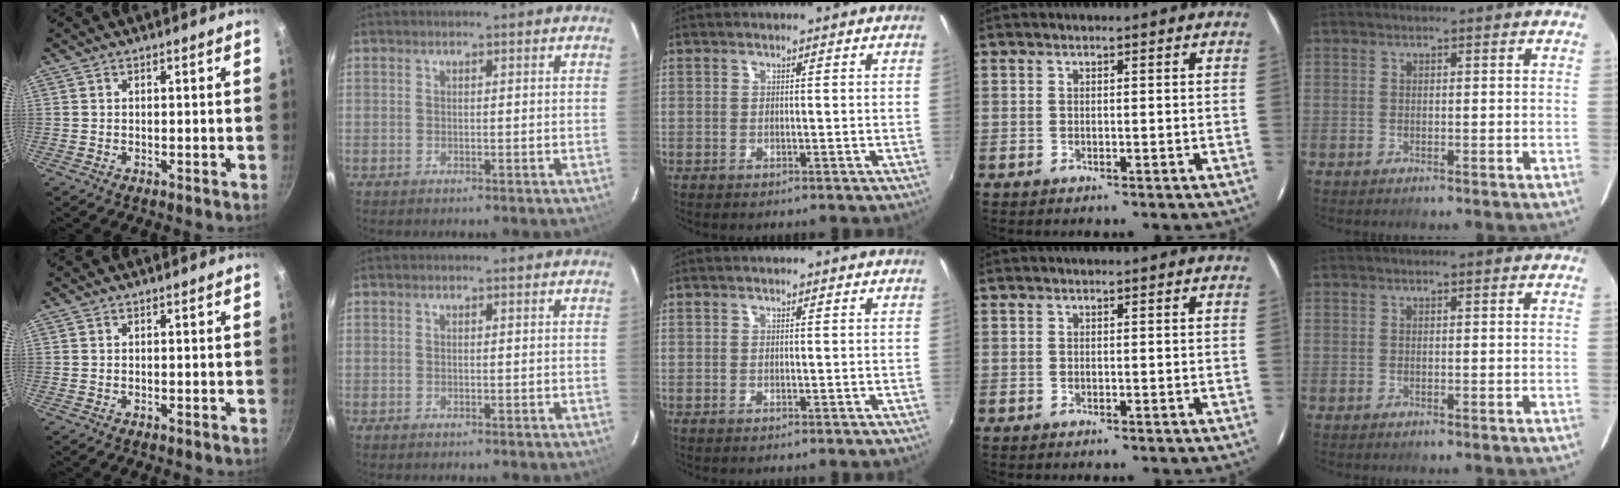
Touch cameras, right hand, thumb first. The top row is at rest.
{}